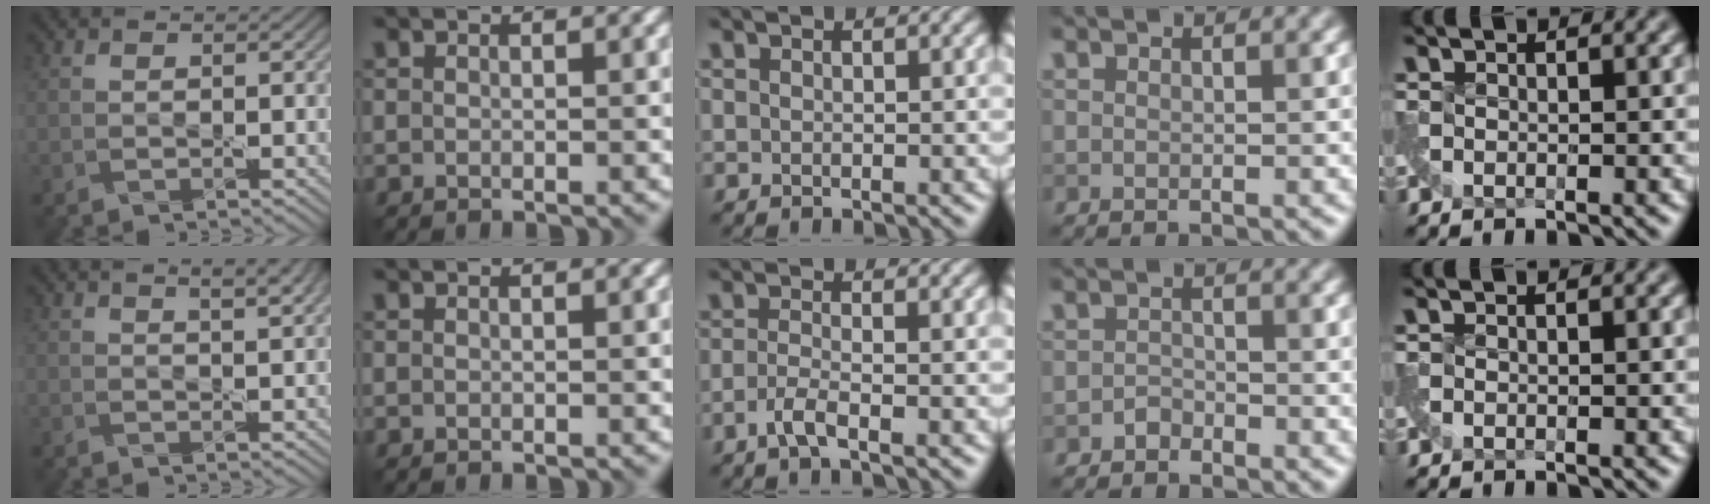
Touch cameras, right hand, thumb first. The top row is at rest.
{"thumb": {"total": 3.8, "force": [2.2, 1.0, 2.9], "torque": [-0.038, 0.007, 0.024]}, "middle": {"total": 1.9, "force": [-1.1, 0.4, 1.6], "torque": [-0.034, 0.000, -0.029]}, "ring": {"total": 1.0, "force": [-0.9, 0.5, 0.1], "torque": [0.001, 0.003, -0.017]}, "little": {"total": 0.5, "force": [-0.4, -0.3, -0.2], "torque": [0.002, -0.008, -0.010]}}